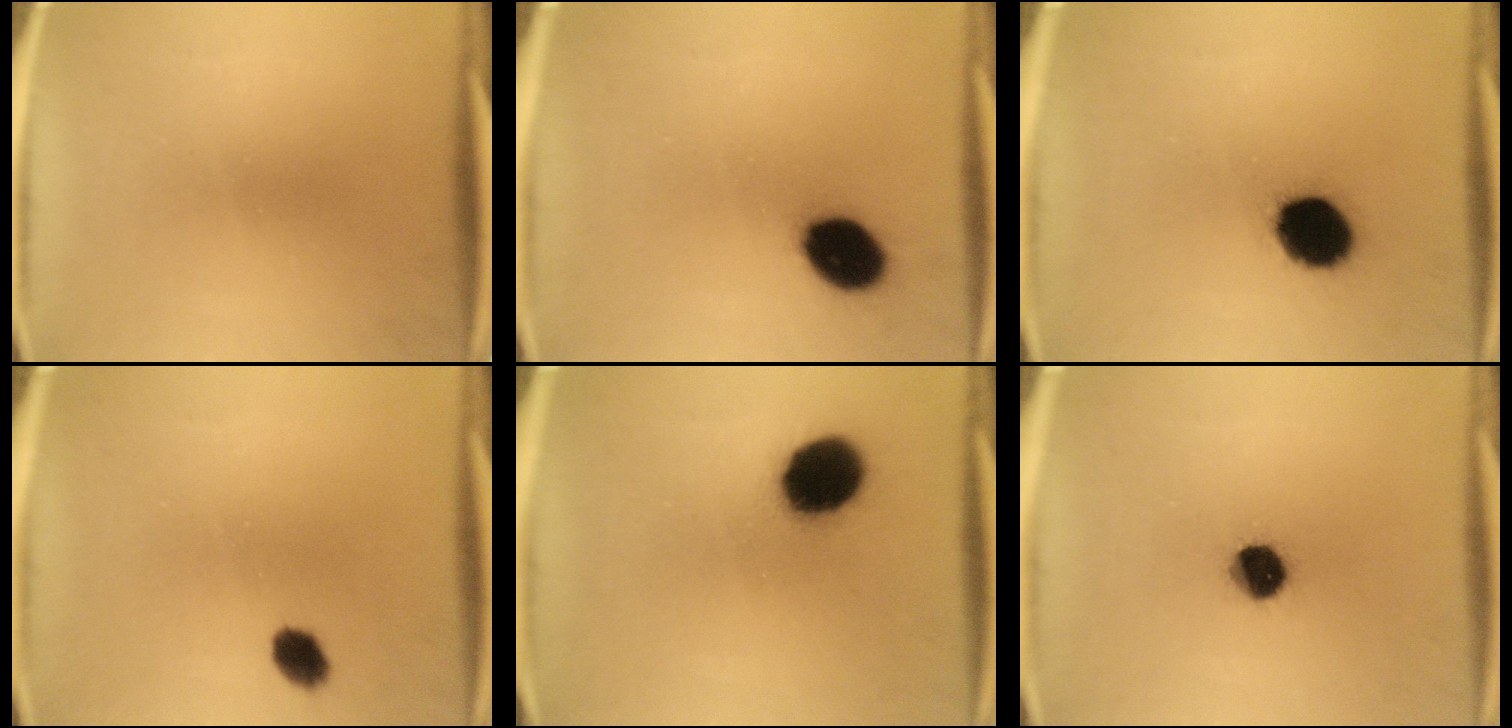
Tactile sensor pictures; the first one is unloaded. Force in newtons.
{"total": 10.9}
{"total": 13.6}
{"total": 3.7}
{"total": 13.9}
{"total": 7.9}